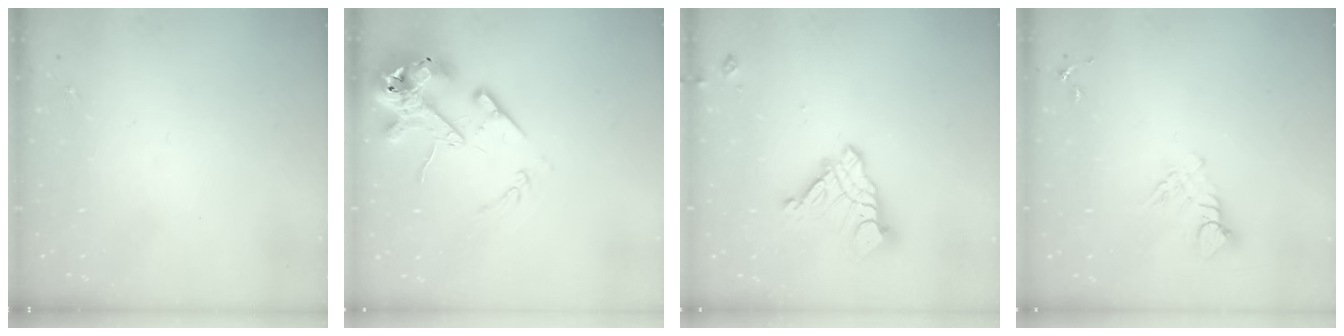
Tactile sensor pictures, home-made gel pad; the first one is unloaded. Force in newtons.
{"total": 16.3, "press": 16.0, "slide": 2.6}
{"total": 13.1, "press": 13.0, "slide": 1.3}
{"total": 6.5, "press": 6.5, "slide": 0.3}